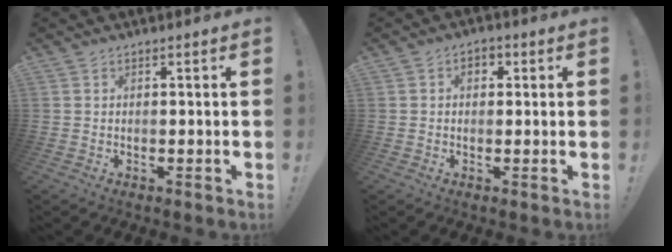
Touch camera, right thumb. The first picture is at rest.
{"total": 2.9, "force": [0.3, 2.1, 2.0], "torque": [-0.023, 0.004, 0.002]}